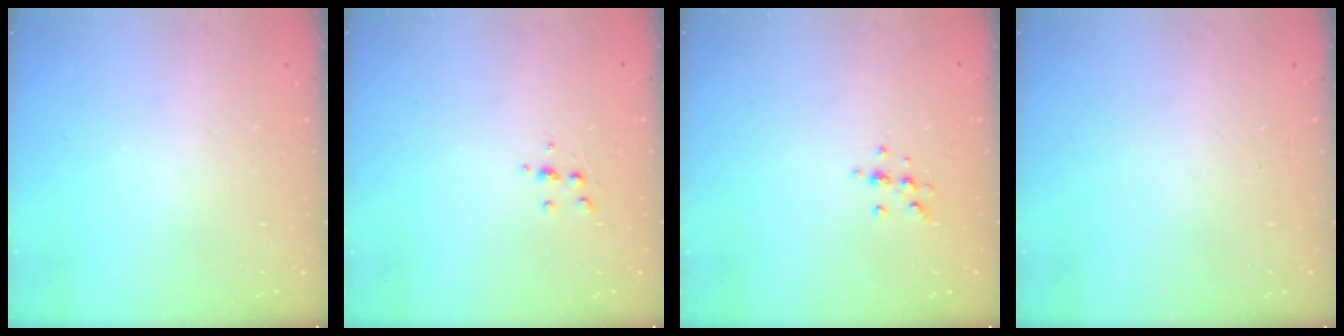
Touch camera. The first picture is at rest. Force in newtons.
{"total": 4.9, "press": 4.8, "slide": 1.1}
{"total": 6.0, "press": 5.6, "slide": 2.0}
{"total": 0.0}